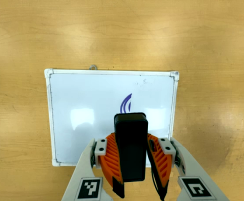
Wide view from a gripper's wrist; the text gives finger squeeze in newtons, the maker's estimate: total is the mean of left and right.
{"total": 6.6, "left": 6.2, "right": 7.0}